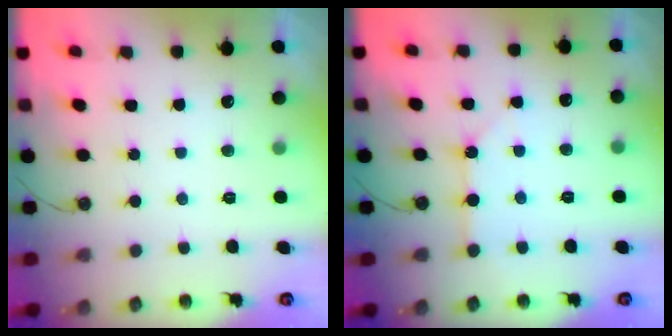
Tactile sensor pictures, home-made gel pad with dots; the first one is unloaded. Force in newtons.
{"total": 3.3, "press": 3.3, "slide": 0.3}